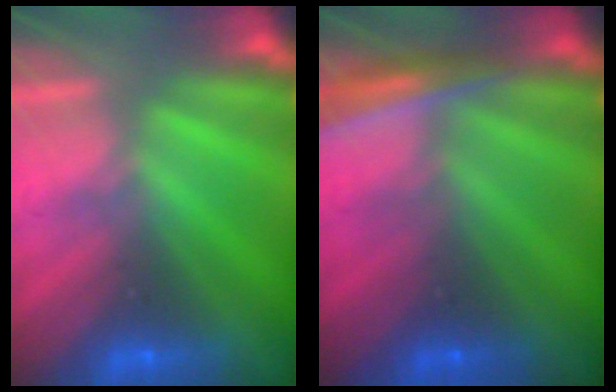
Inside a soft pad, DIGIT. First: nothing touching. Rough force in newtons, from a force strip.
{"total": 2.9}